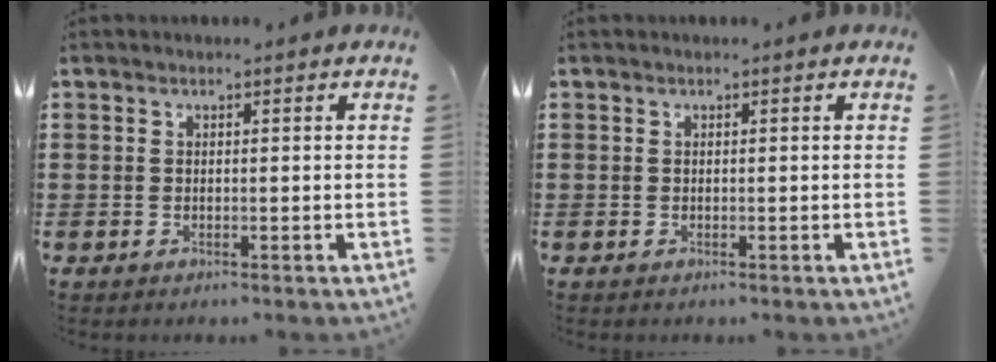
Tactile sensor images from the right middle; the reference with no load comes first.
{"total": 0.0}